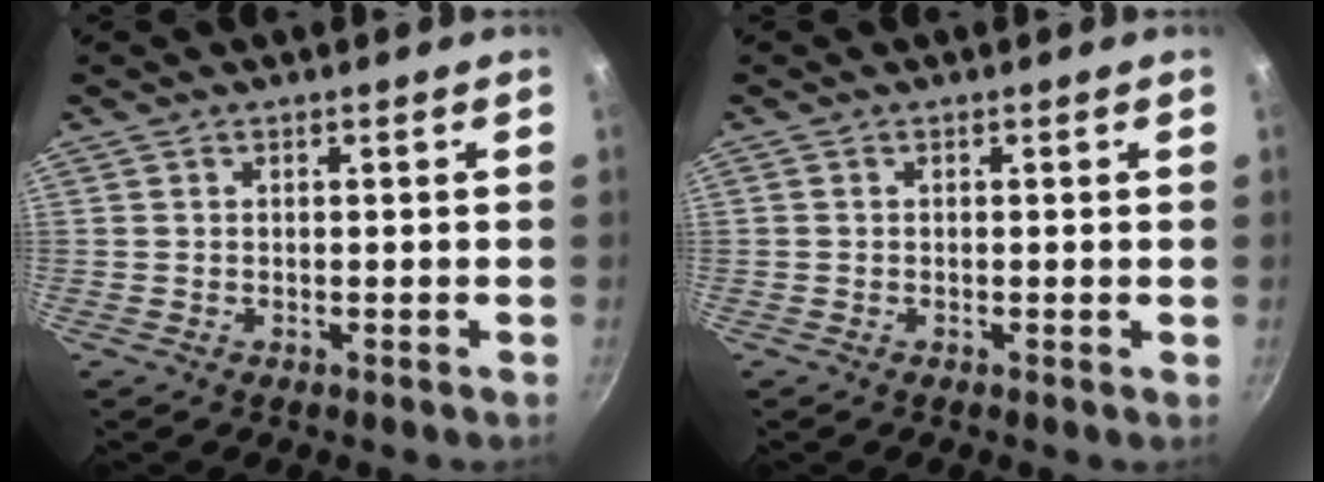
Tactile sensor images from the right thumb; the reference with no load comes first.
{"total": 0.0}